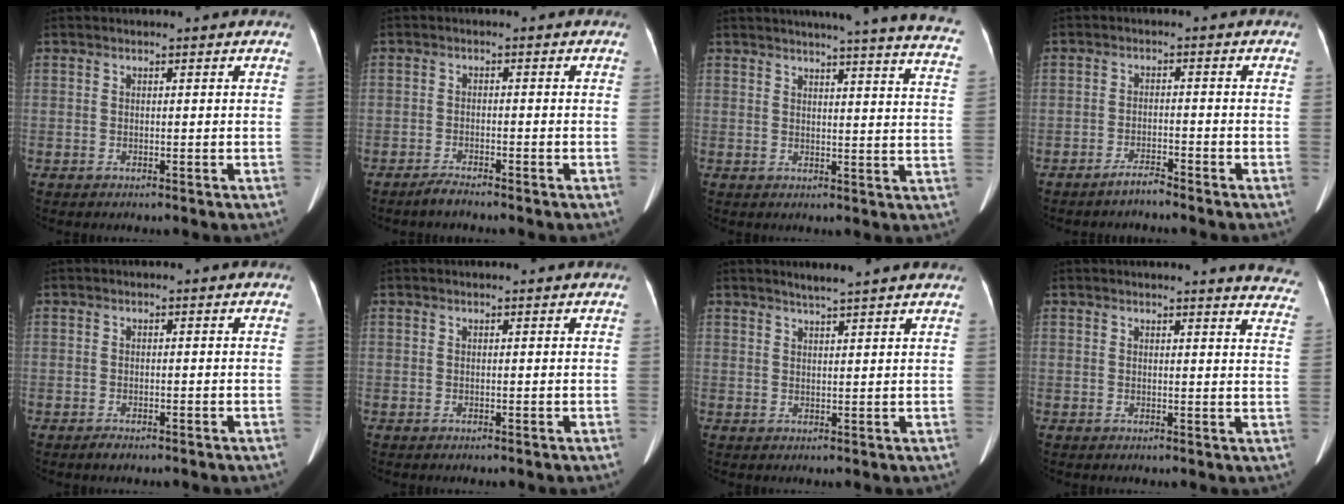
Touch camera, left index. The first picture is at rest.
{"total": 2.0, "force": [-1.9, 0.0, 0.7], "torque": [-0.024, -0.005, -0.034]}
{"total": 22.9, "force": [20.6, 0.4, 10.0], "torque": [-0.130, -0.069, 0.222]}
{"total": 2.4, "force": [-2.3, -0.1, 0.8], "torque": [-0.020, -0.006, -0.040]}
{"total": 1.1, "force": [-0.9, 0.3, 0.6], "torque": [-0.014, -0.002, -0.010]}
{"total": 1.1, "force": [1.1, -0.1, 0.3], "torque": [-0.009, 0.007, 0.014]}
{"total": 5.9, "force": [5.2, -0.4, 2.7], "torque": [-0.045, 0.014, 0.067]}
{"total": 9.9, "force": [9.7, 0.6, 2.0], "torque": [0.004, -0.071, 0.069]}